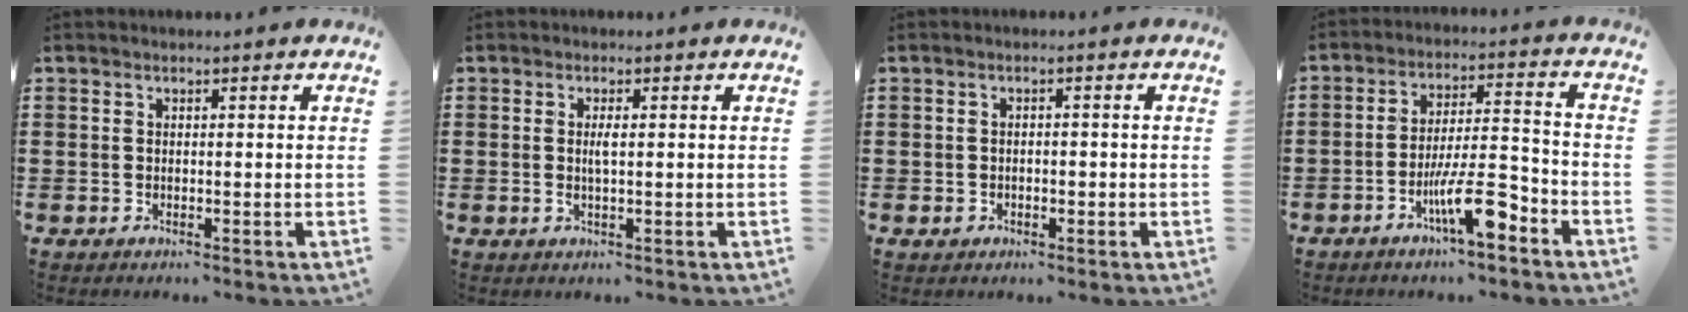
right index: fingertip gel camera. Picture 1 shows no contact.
{"total": 1.6, "force": [0.1, 0.1, 1.6], "torque": [-0.032, -0.003, 0.001]}
{"total": 1.2, "force": [-0.5, 1.0, 0.4], "torque": [-0.012, 0.003, -0.013]}
{"total": 10.6, "force": [-5.5, 2.4, 8.7], "torque": [-0.154, 0.010, -0.094]}